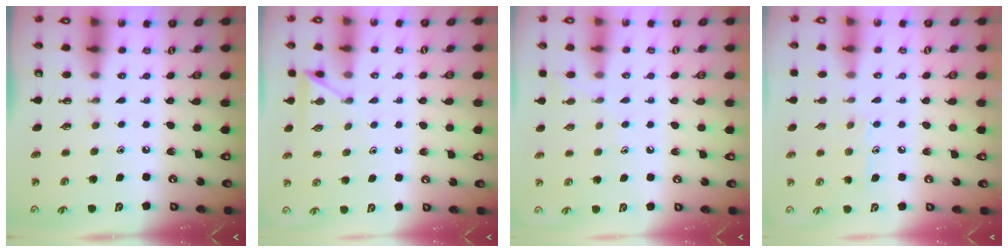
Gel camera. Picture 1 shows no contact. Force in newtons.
{"total": 5.2, "press": 5.2, "slide": 0.6}
{"total": 6.8, "press": 6.7, "slide": 0.7}
{"total": 6.9, "press": 6.9, "slide": 0.3}